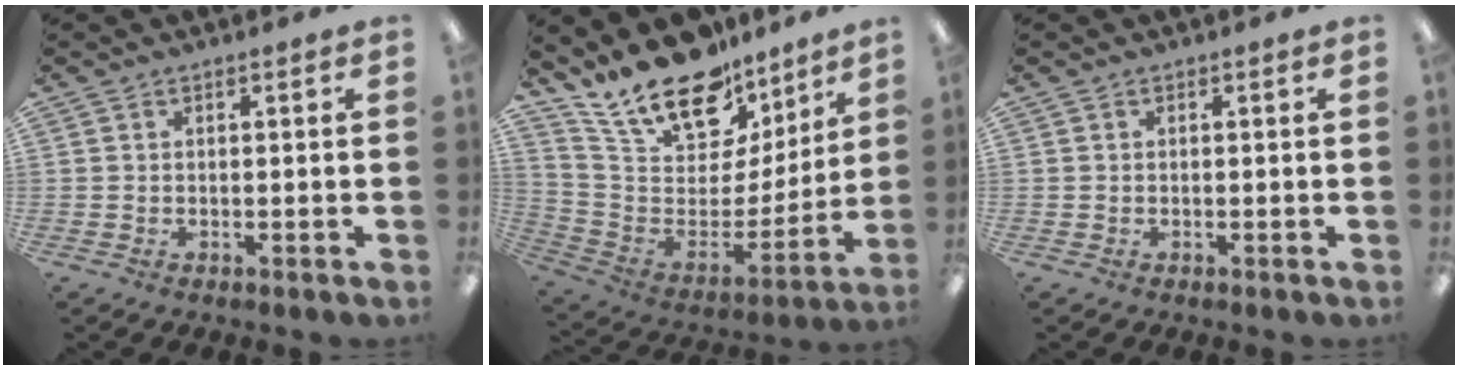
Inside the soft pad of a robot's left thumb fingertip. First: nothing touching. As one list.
[{"total": 21.5, "force": [17.4, 9.0, 8.9], "torque": [-0.174, -0.124, 0.314]}, {"total": 0.0}]